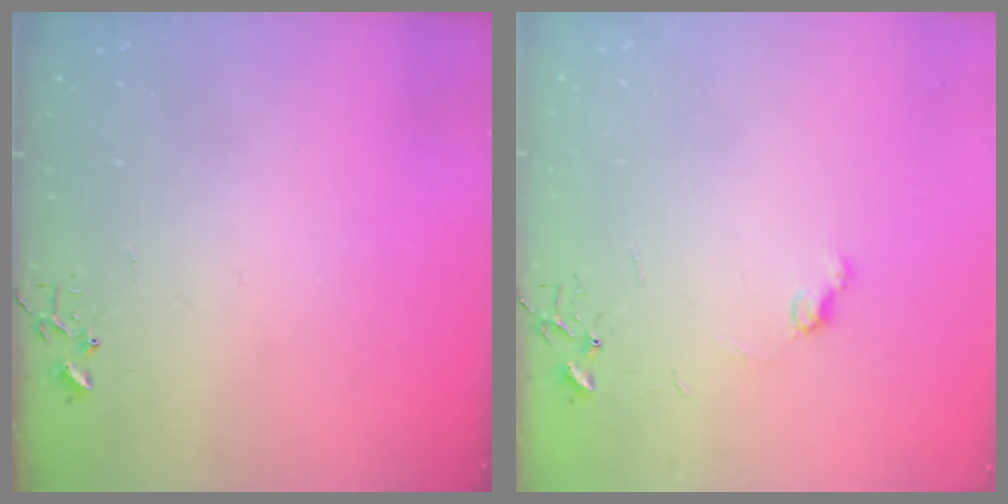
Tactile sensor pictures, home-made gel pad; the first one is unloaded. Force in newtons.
{"total": 5.8, "press": 5.7, "slide": 0.6}